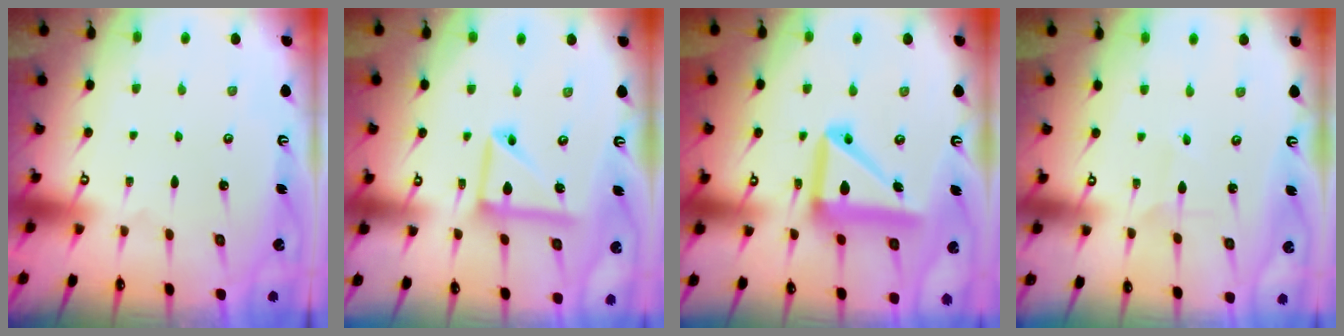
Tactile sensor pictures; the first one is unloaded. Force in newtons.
{"total": 14.6, "press": 14.5, "slide": 1.5}
{"total": 15.7, "press": 15.5, "slide": 2.0}
{"total": 1.9, "press": 1.9, "slide": 0.1}